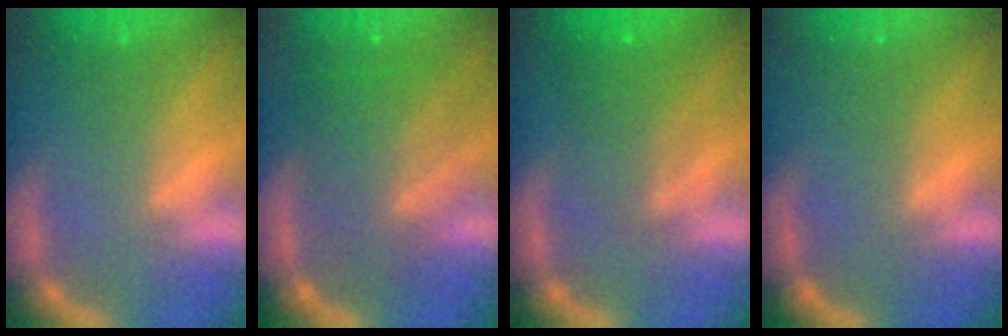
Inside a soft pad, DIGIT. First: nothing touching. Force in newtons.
{"total": 7.1}
{"total": 4.0}
{"total": 0.0}